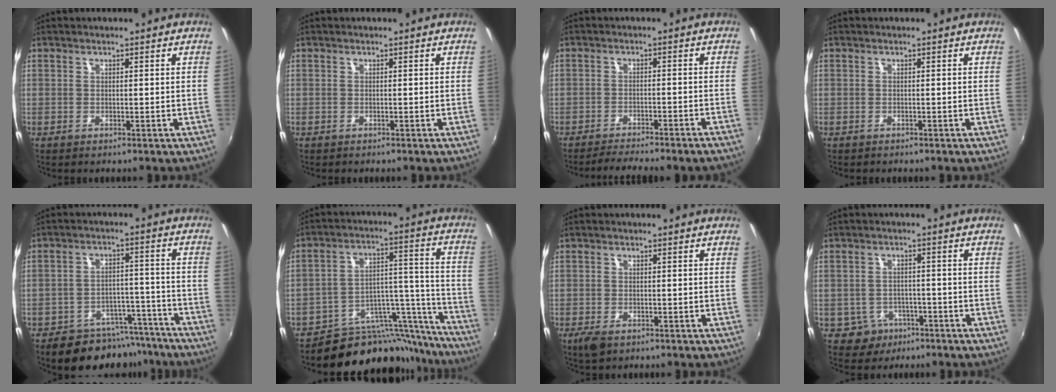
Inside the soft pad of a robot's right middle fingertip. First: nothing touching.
{"total": 0.0}
{"total": 6.6, "force": [-6.0, -0.5, 2.7], "torque": [-0.064, -0.005, -0.087]}
{"total": 0.6, "force": [-0.5, 0.3, 0.0], "torque": [-0.002, -0.003, -0.008]}
{"total": 13.7, "force": [-11.4, 6.5, 4.0], "torque": [-0.082, 0.030, -0.143]}
{"total": 19.5, "force": [-17.8, 6.9, 3.8], "torque": [-0.038, 0.066, -0.258]}
{"total": 3.3, "force": [-2.1, 1.6, 2.0], "torque": [-0.046, -0.011, -0.037]}
{"total": 5.1, "force": [-2.9, 4.2, 0.7], "torque": [-0.028, 0.009, -0.037]}